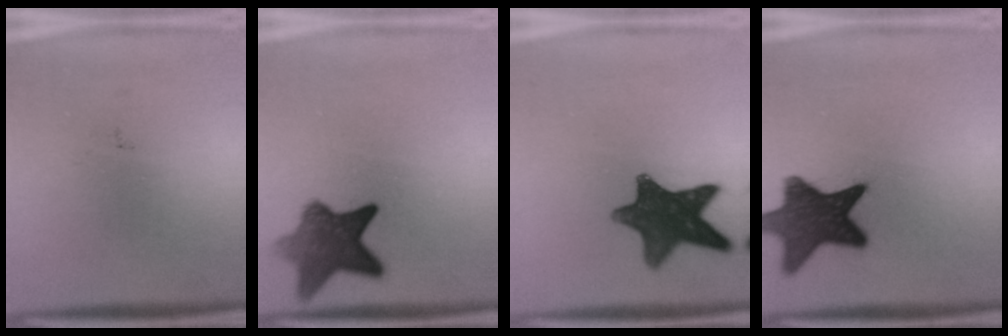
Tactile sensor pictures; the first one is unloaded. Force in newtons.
{"total": 9.0}
{"total": 12.4}
{"total": 13.0}